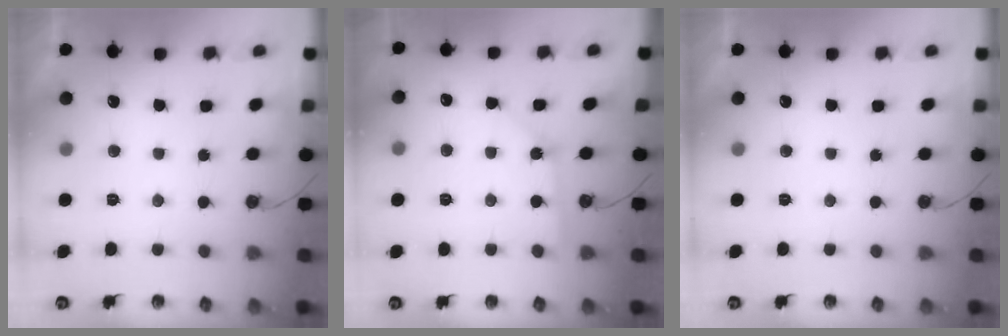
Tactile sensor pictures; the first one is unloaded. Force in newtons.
{"total": 2.1, "press": 2.1, "slide": 0.3}
{"total": 0.0}